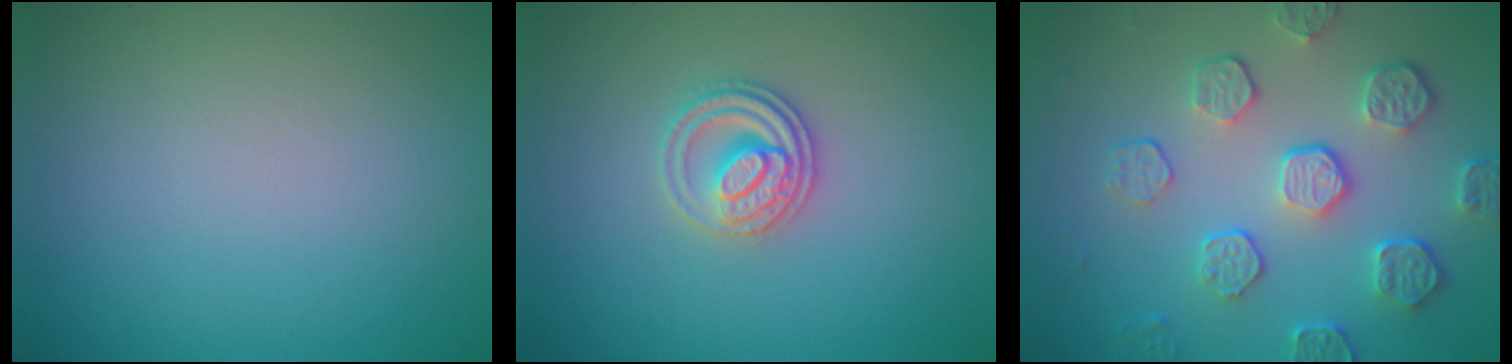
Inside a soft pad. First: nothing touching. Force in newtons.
{"total": 2.7, "press": 2.5, "slide": 0.9}
{"total": 5.5, "press": 4.2, "slide": 3.6}